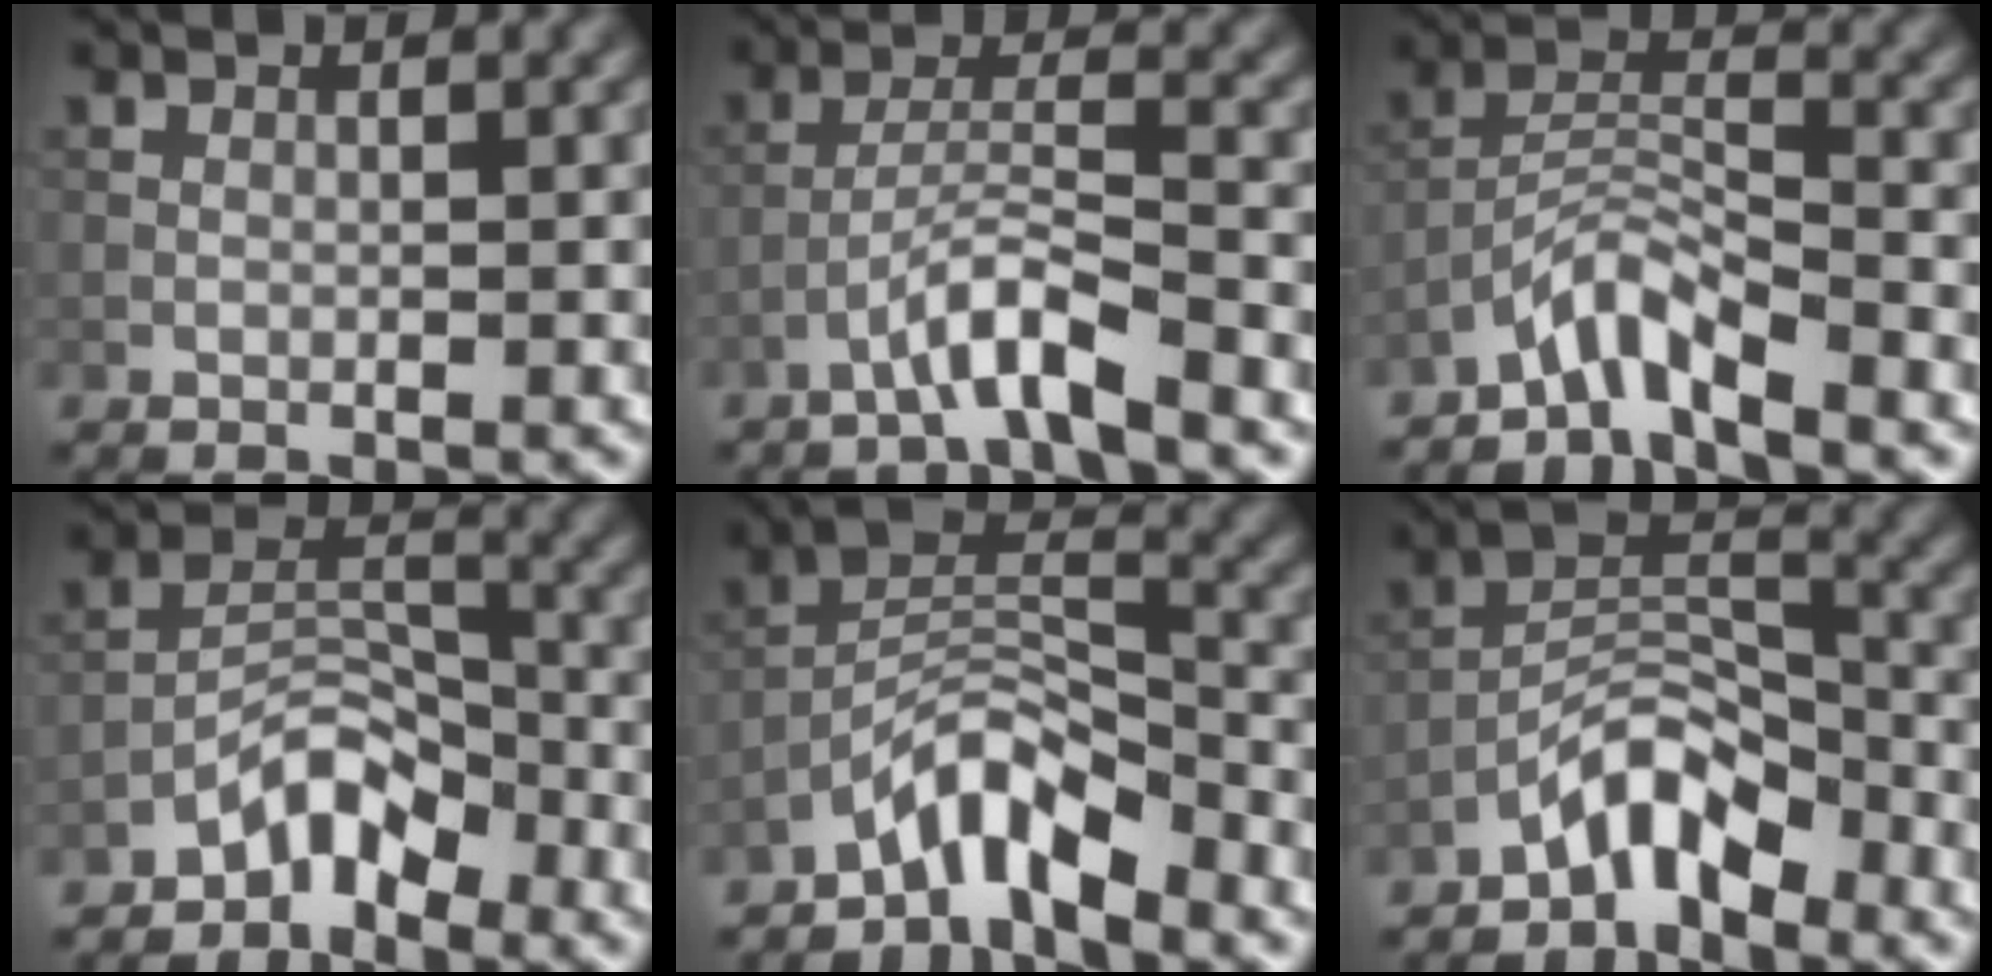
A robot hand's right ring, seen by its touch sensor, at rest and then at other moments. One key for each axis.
{"total": 3.9, "fx": -2.9, "fy": 0.2, "fz": 2.7, "tx": -0.048, "ty": 0.017, "tz": -0.060}
{"total": 4.0, "fx": -3.4, "fy": 0.5, "fz": 2.0, "tx": -0.037, "ty": 0.010, "tz": -0.076}
{"total": 3.8, "fx": -3.0, "fy": 1.6, "fz": 1.7, "tx": -0.023, "ty": 0.019, "tz": -0.060}
{"total": 5.5, "fx": -4.3, "fy": 1.5, "fz": 3.0, "tx": -0.050, "ty": 0.010, "tz": -0.091}
{"total": 5.1, "fx": -3.9, "fy": 1.7, "fz": 2.7, "tx": -0.041, "ty": 0.015, "tz": -0.080}